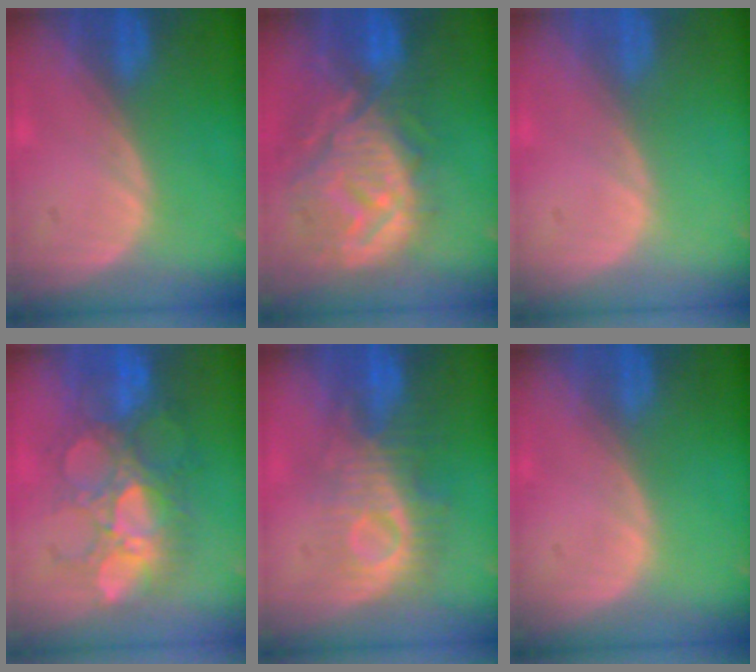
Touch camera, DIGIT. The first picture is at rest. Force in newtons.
{"total": 12.6, "press": 11.2, "slide": 5.8}
{"total": 0.0}
{"total": 9.7, "press": 9.3, "slide": 2.6}
{"total": 8.8, "press": 8.3, "slide": 2.8}
{"total": 0.0}